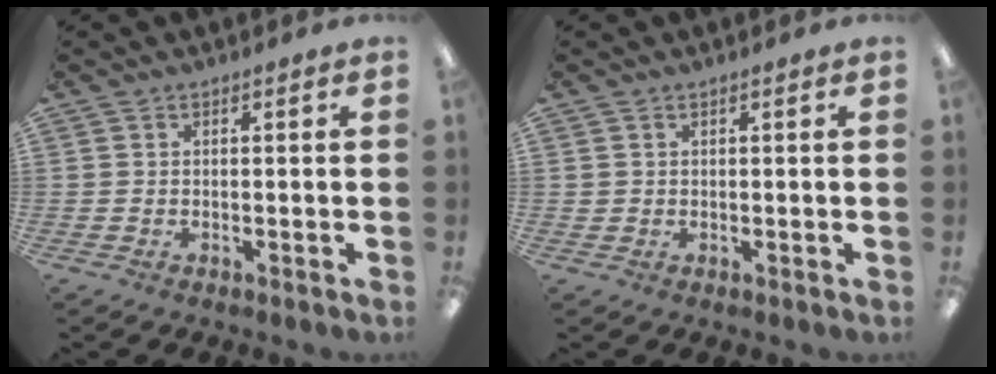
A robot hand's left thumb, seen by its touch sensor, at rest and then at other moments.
{"total": 0.8, "force": [0.4, 0.6, 0.0], "torque": [-0.001, 0.003, 0.008]}